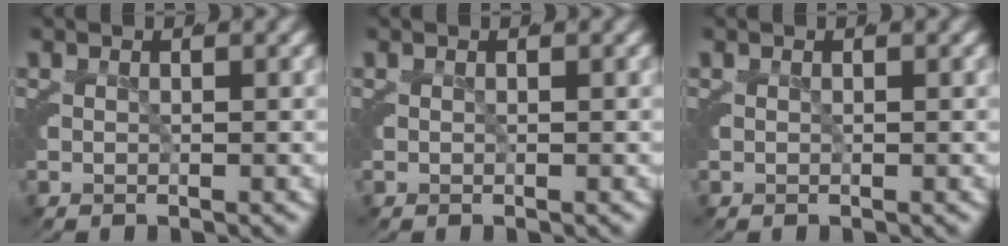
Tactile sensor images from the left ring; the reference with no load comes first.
{"total": 0.0}
{"total": 0.0}